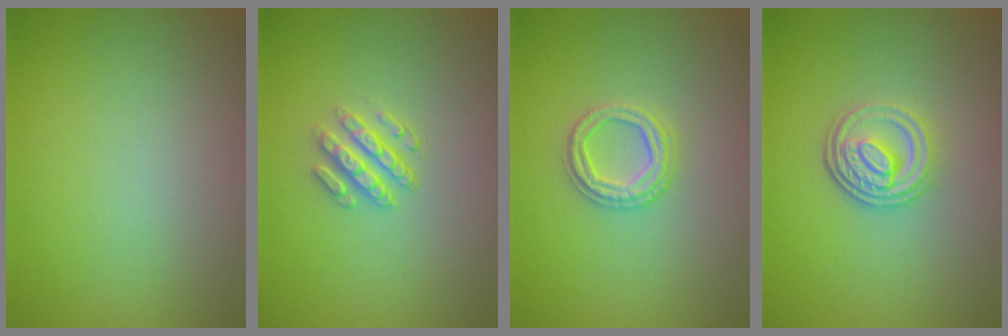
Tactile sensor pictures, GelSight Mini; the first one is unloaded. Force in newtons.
{"total": 2.9, "press": 2.5, "slide": 1.5}
{"total": 2.4, "press": 2.4, "slide": 0.4}
{"total": 4.1, "press": 3.2, "slide": 2.5}